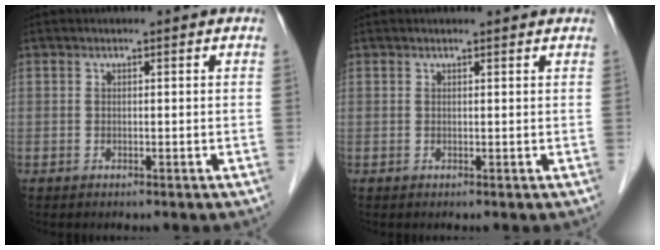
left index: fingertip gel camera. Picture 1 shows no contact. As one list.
[{"total": 1.4, "force": [1.4, 0.1, 0.4], "torque": [-0.010, 0.002, 0.010]}]